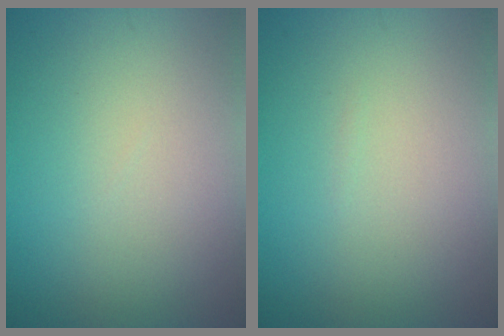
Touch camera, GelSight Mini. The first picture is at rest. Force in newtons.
{"total": 0.0}